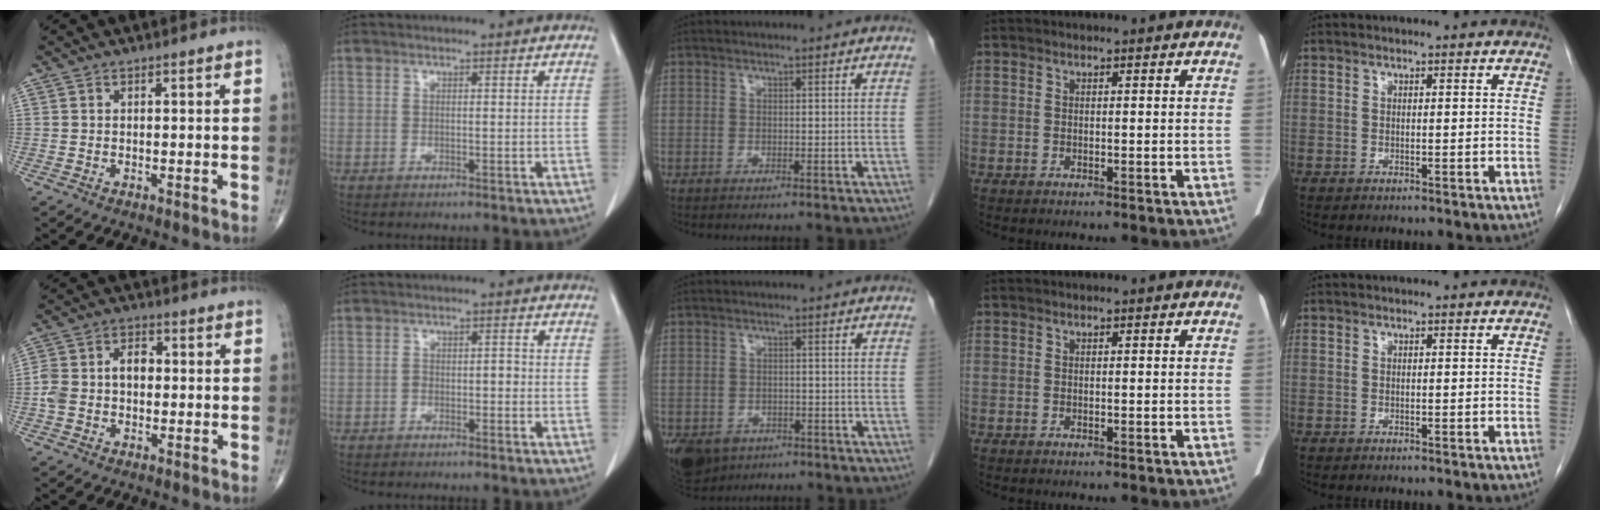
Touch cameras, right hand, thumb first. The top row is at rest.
{"thumb": {"total": 7.4, "force": [-0.4, 5.1, 5.3], "torque": [-0.103, 0.031, -0.012]}, "index": {"total": 2.1, "force": [-0.8, 1.1, 1.5], "torque": [-0.021, 0.011, -0.011]}, "middle": {"total": 11.0, "force": [-5.9, 8.2, 4.4], "torque": [-0.122, -0.012, -0.080]}}